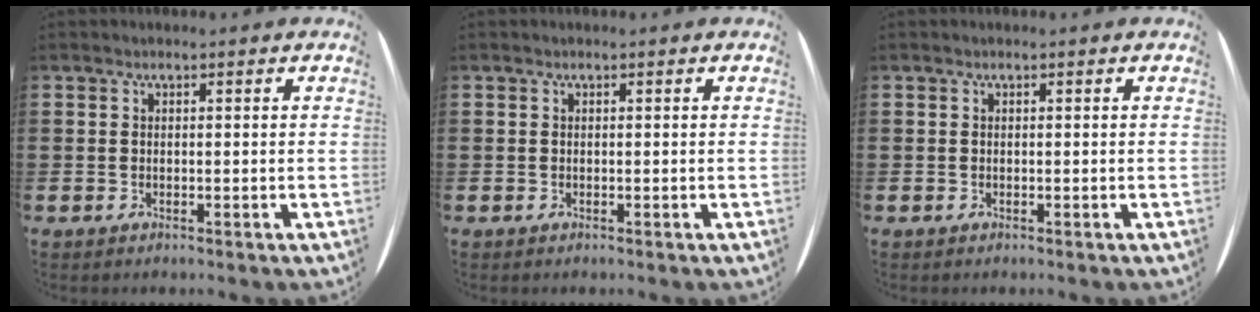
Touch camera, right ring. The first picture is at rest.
{"total": 0.0}
{"total": 0.0}